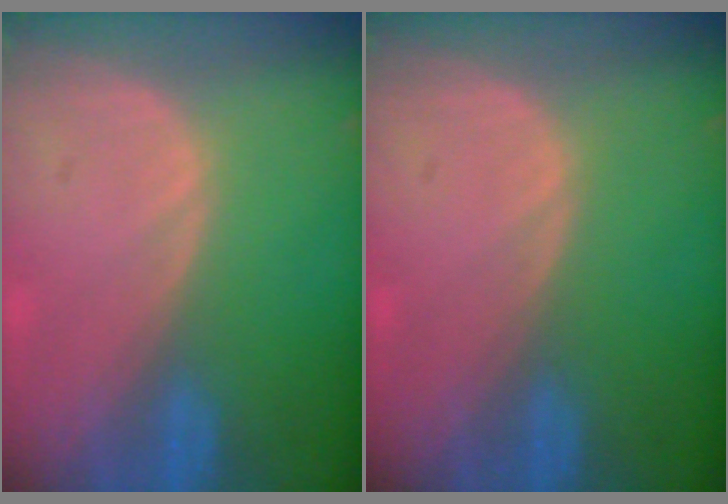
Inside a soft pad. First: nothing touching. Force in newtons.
{"total": 0.0}